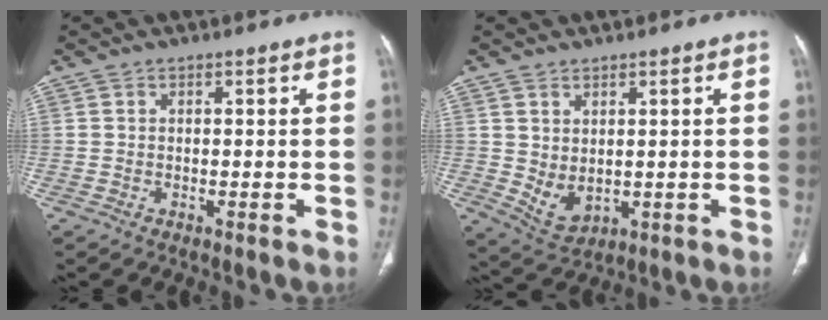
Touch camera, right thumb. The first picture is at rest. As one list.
[{"total": 5.0, "force": [0.5, 3.2, 3.8], "torque": [-0.066, -0.012, 0.032]}]